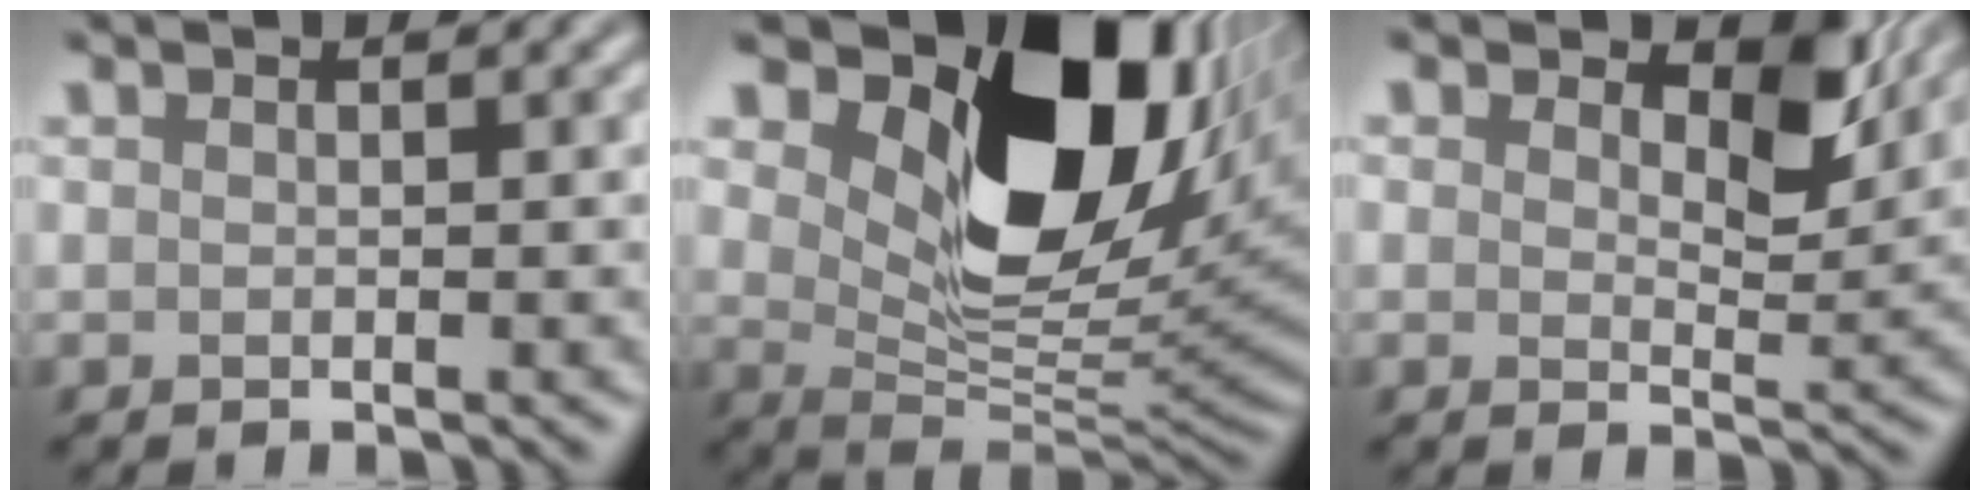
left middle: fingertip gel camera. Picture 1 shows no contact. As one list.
[{"total": 14.2, "force": [6.1, 8.1, 9.9], "torque": [-0.151, -0.007, 0.110]}, {"total": 5.4, "force": [2.8, 2.8, 3.8], "torque": [-0.055, -0.004, 0.031]}]